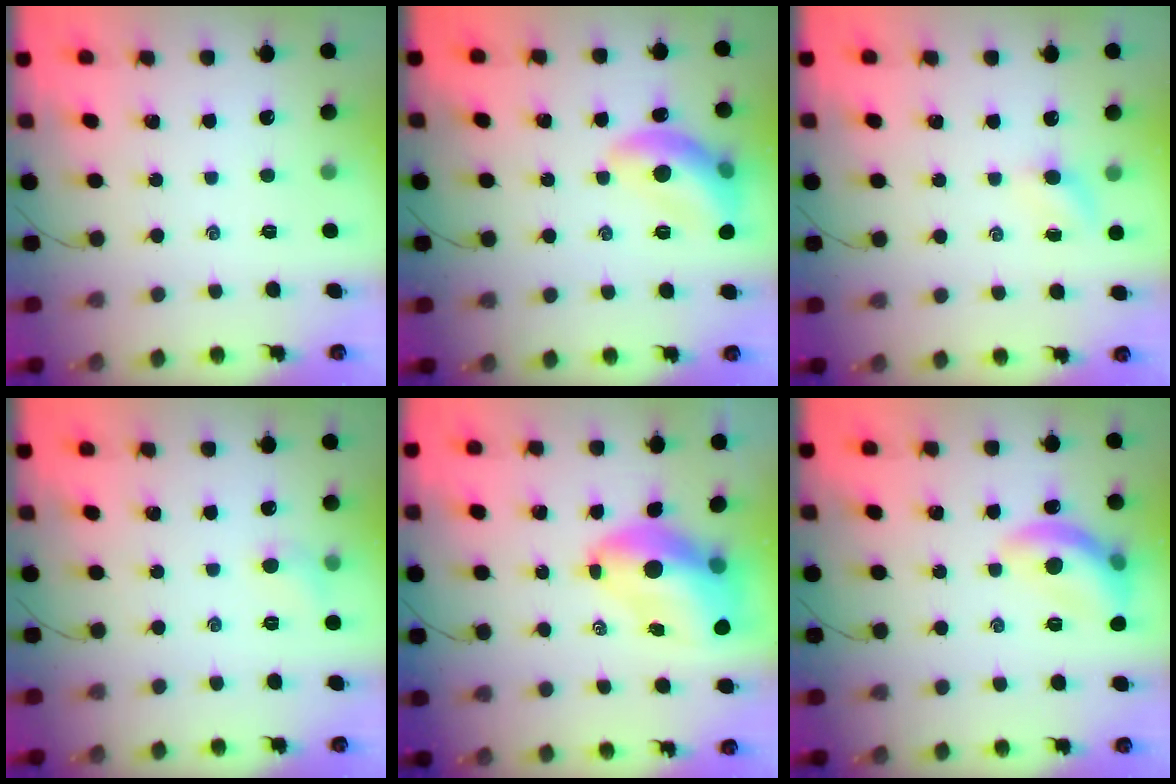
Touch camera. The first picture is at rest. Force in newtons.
{"total": 13.0, "press": 13.0, "slide": 1.1}
{"total": 3.9, "press": 3.7, "slide": 1.4}
{"total": 5.6, "press": 5.4, "slide": 1.8}
{"total": 12.3, "press": 11.7, "slide": 3.8}
{"total": 12.4, "press": 12.4, "slide": 0.7}